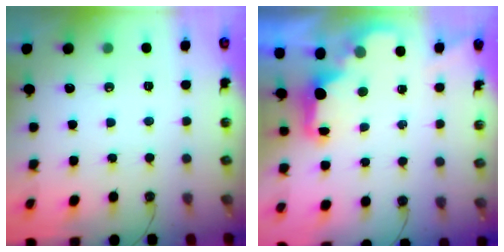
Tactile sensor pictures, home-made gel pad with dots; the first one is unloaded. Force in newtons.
{"total": 2.4, "press": 2.3, "slide": 0.8}